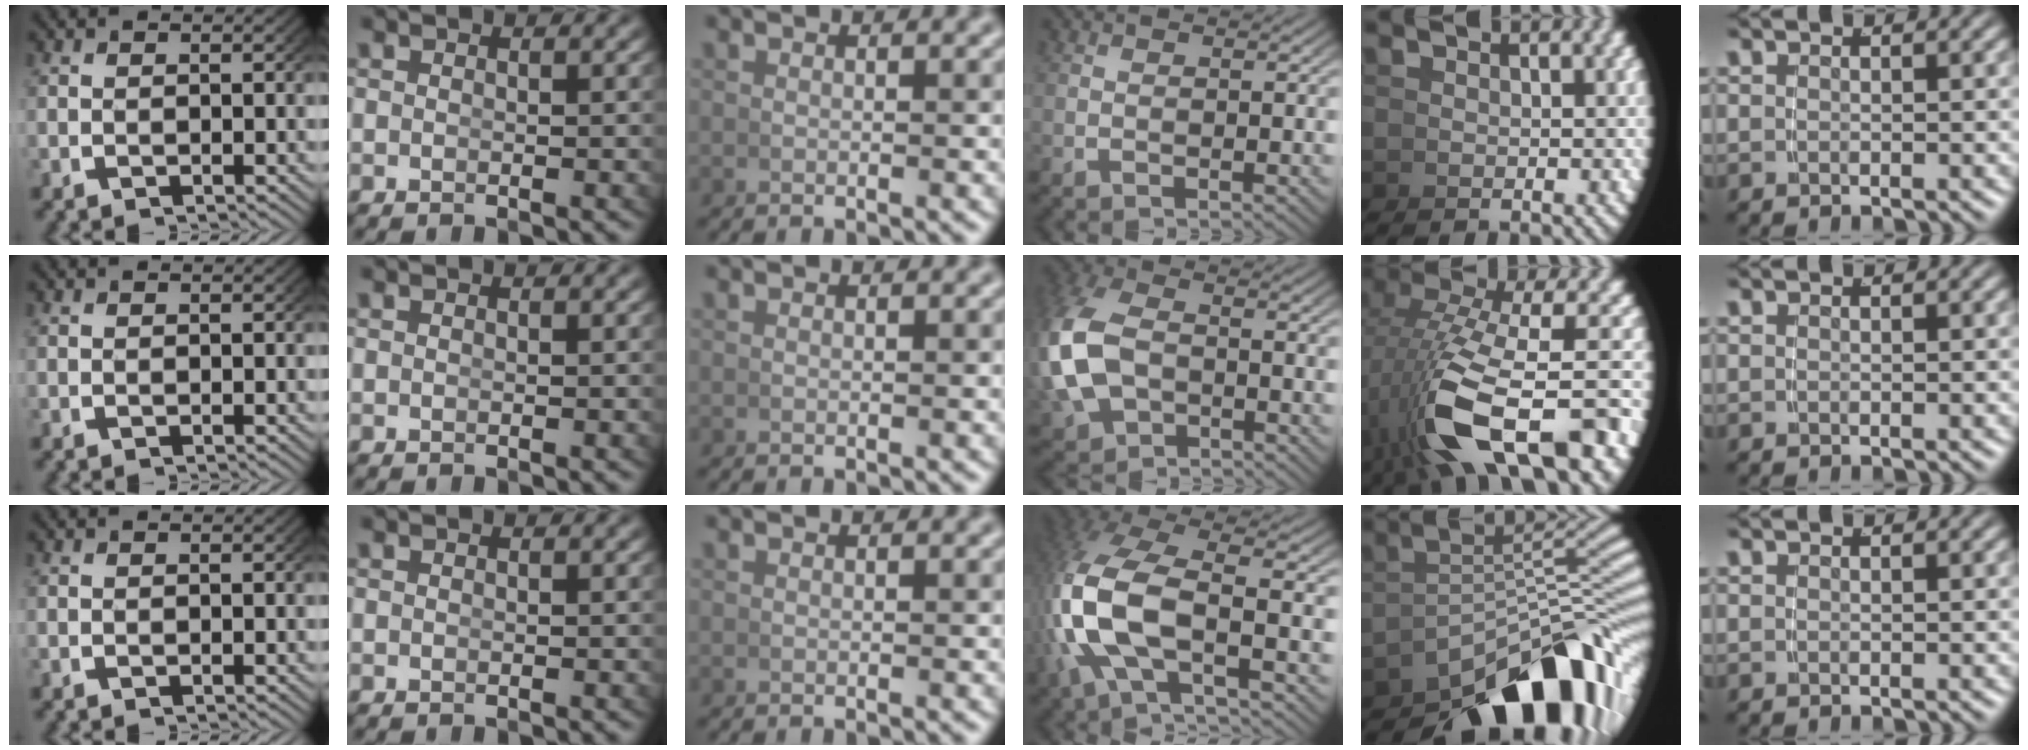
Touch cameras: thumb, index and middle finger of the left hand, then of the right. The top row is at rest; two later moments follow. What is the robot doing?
{"motion": "grasp_and_lifting", "object": "coin"}